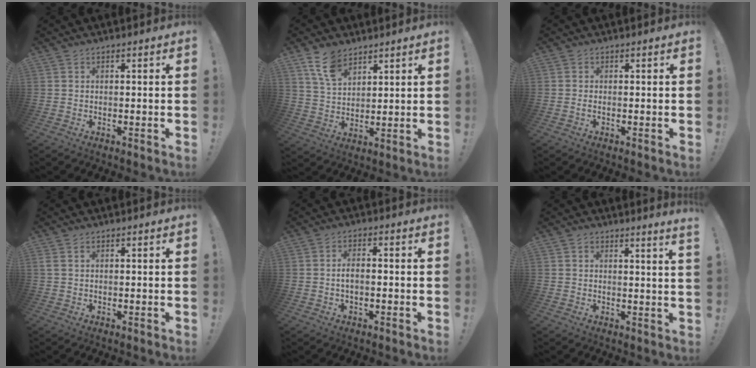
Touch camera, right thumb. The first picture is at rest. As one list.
[{"total": 9.3, "force": [6.6, 4.7, 4.7], "torque": [-0.087, -0.027, 0.127]}, {"total": 0.6, "force": [-0.2, 0.2, 0.6], "torque": [-0.011, 0.000, -0.004]}, {"total": 1.5, "force": [0.7, 0.9, 1.0], "torque": [-0.029, 0.006, 0.015]}, {"total": 3.1, "force": [-0.5, 1.3, 2.8], "torque": [-0.050, -0.004, -0.012]}, {"total": 2.5, "force": [2.0, -0.7, 1.5], "torque": [-0.010, -0.019, 0.029]}]